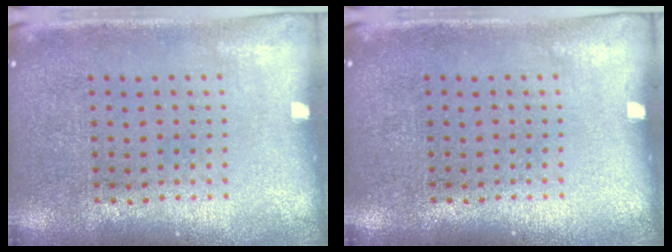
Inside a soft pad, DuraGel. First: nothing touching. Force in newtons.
{"total": 0.0}